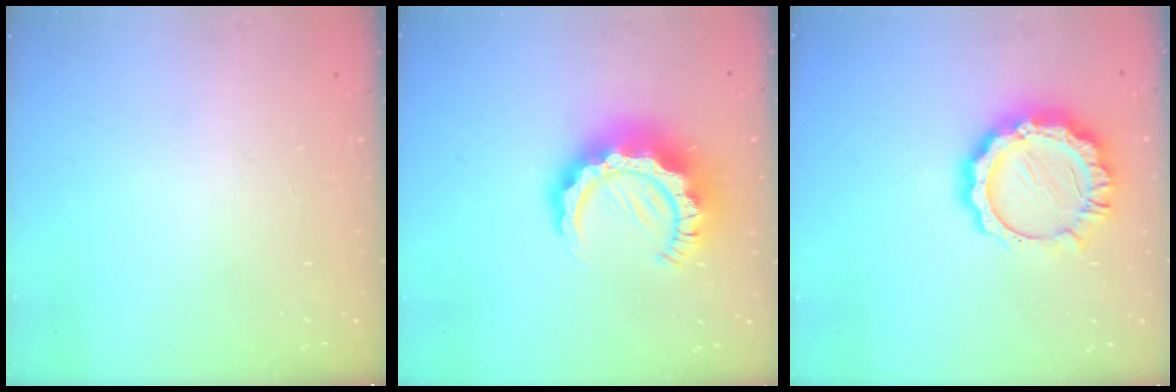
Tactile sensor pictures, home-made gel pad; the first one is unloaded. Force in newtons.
{"total": 15.1, "press": 15.1, "slide": 1.2}
{"total": 12.7, "press": 12.7, "slide": 1.0}